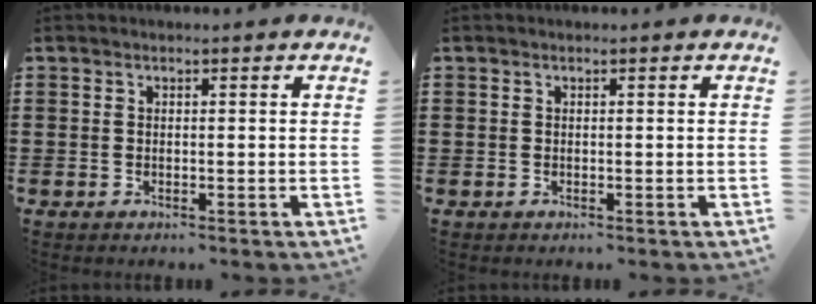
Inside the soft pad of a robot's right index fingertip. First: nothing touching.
{"total": 0.0}